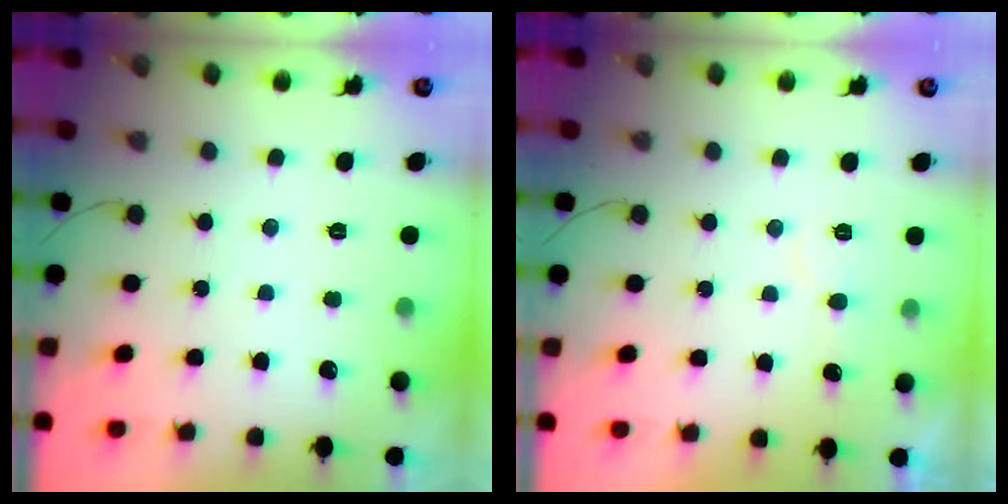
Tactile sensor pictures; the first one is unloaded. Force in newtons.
{"total": 5.5, "press": 5.5, "slide": 0.3}